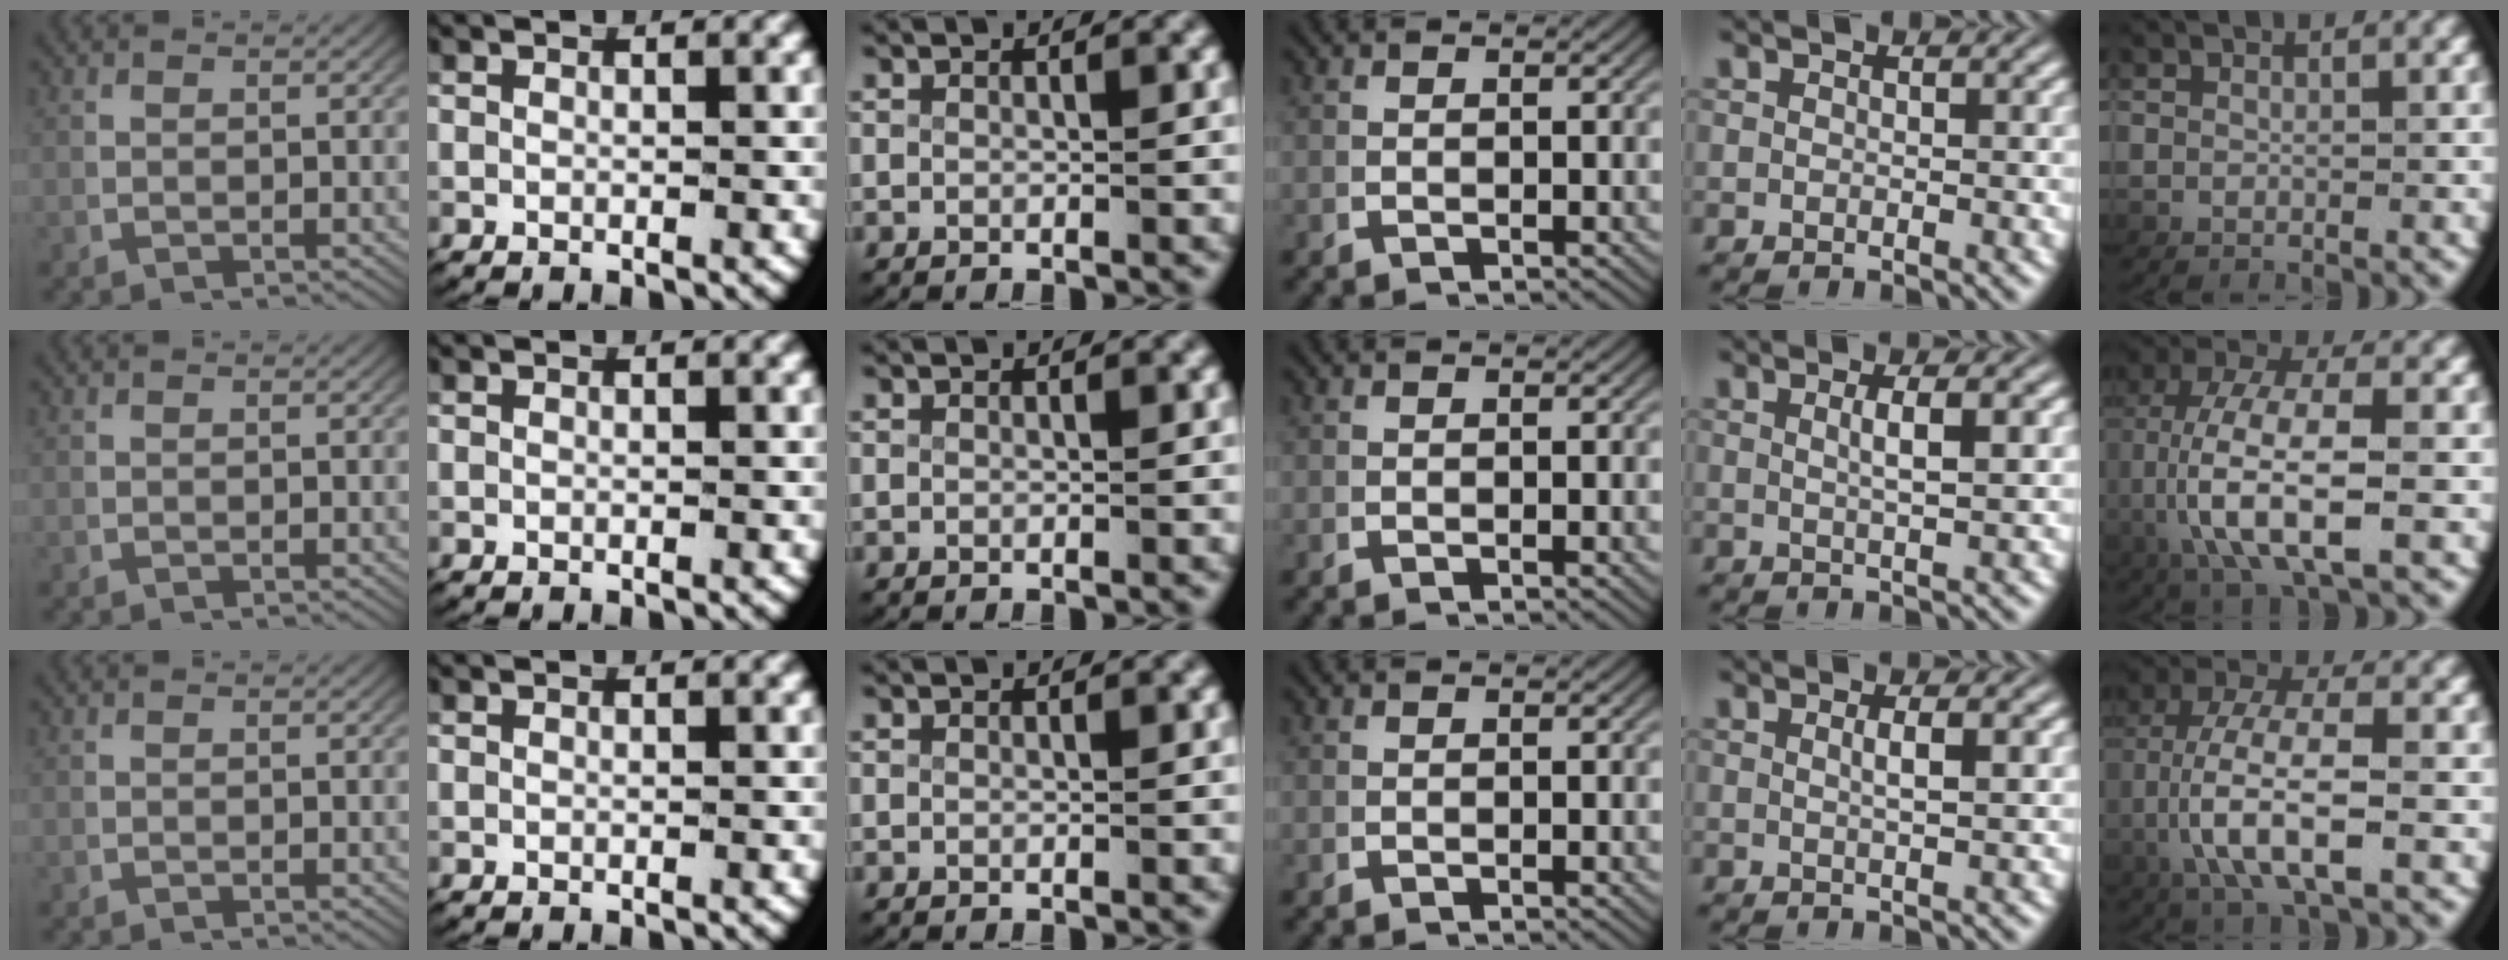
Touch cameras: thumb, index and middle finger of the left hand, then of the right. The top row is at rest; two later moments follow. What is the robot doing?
{"motion": "lift_and_place", "object": "ribbon"}